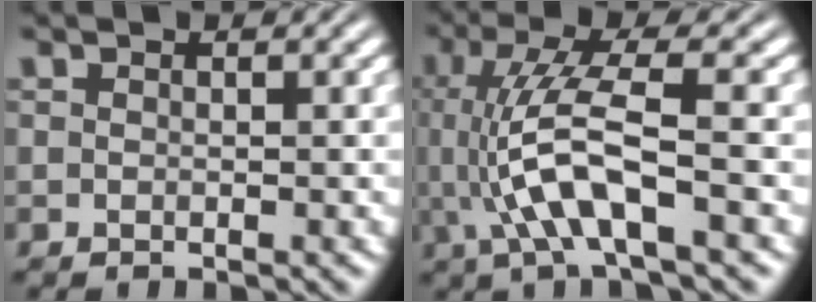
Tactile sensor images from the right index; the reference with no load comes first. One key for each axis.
{"total": 6.0, "fx": -0.1, "fy": 1.5, "fz": 5.8, "tx": -0.120, "ty": -0.004, "tz": 0.002}